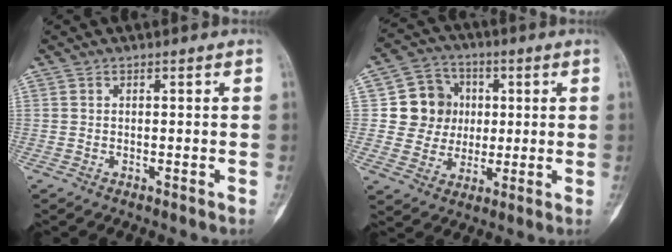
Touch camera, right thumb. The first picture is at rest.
{"total": 10.8, "force": [1.5, 10.2, 3.3], "torque": [-0.006, 0.008, 0.028]}